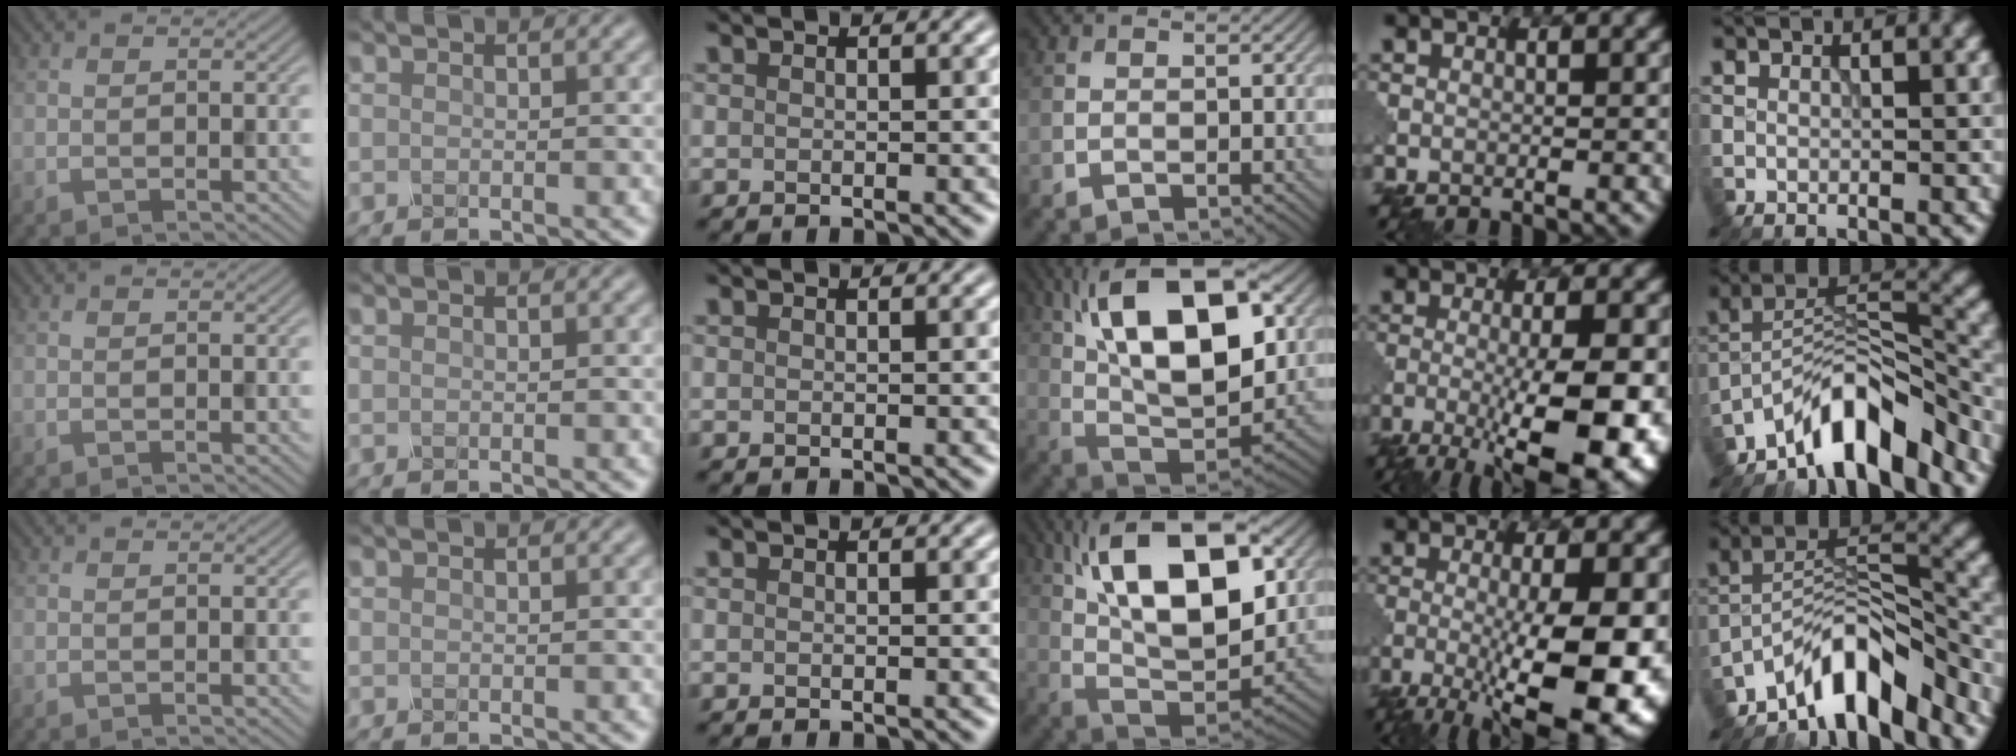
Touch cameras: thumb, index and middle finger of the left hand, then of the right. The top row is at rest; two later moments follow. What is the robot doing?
{"motion": "disassemble", "object": "glue stick"}